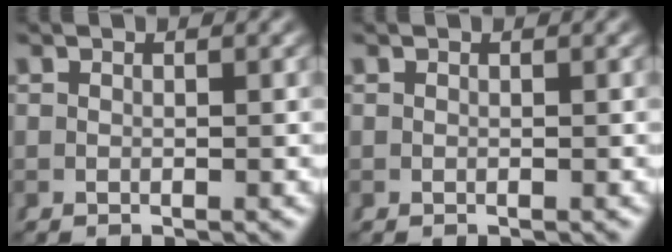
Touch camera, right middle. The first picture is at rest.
{"total": 0.0}